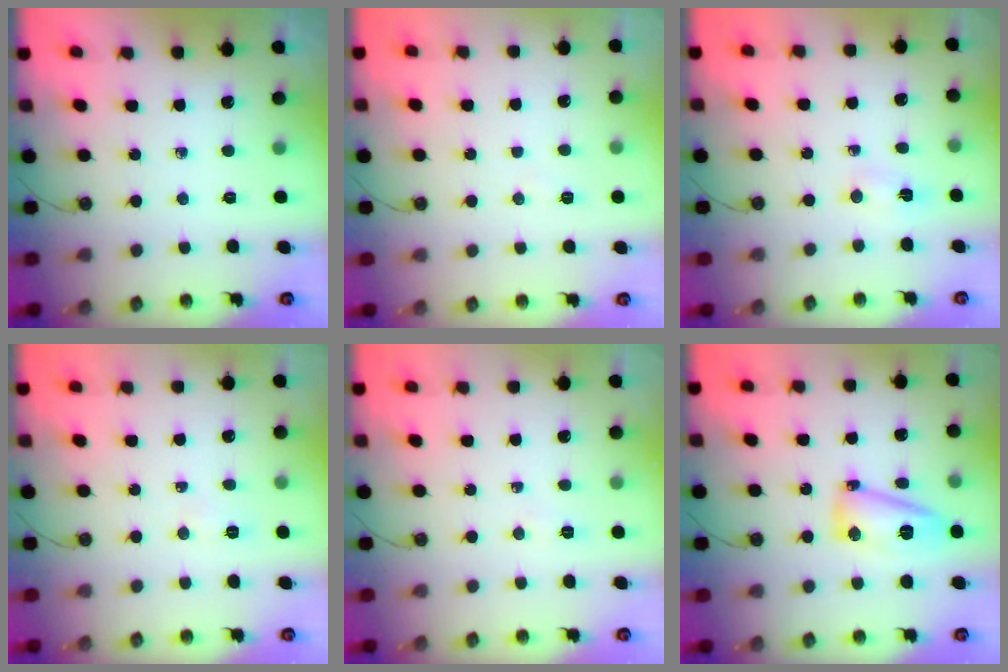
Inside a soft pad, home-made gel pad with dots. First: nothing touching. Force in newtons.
{"total": 3.4, "press": 3.4, "slide": 0.5}
{"total": 2.0, "press": 1.5, "slide": 1.3}
{"total": 3.9, "press": 3.9, "slide": 0.2}
{"total": 17.7, "press": 5.5, "slide": 16.8}
{"total": 11.4, "press": 11.1, "slide": 2.3}